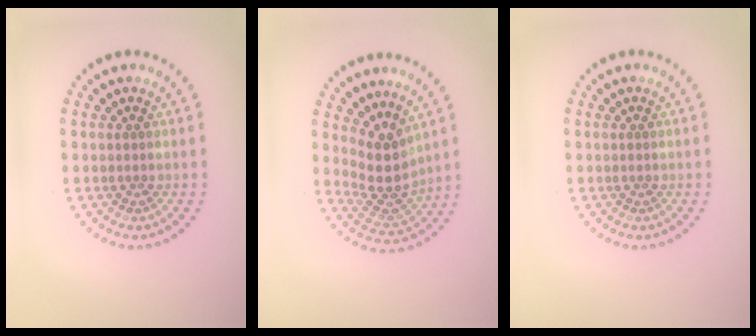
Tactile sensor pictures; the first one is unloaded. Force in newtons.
{"total": 3.8, "press": 2.8, "slide": 2.5}
{"total": 0.0}